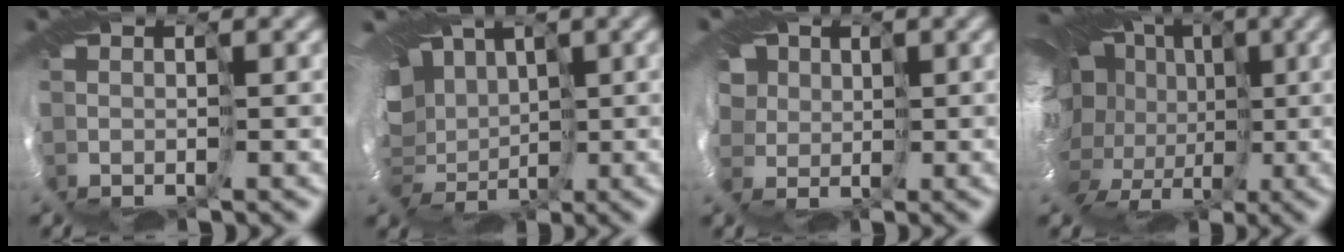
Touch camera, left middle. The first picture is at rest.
{"total": 12.7, "force": [2.3, 9.8, 7.7], "torque": [-0.134, -0.005, 0.016]}
{"total": 8.3, "force": [3.1, 6.5, 4.3], "torque": [-0.086, 0.027, 0.027]}
{"total": 17.5, "force": [0.1, 13.2, 11.6], "torque": [-0.188, 0.010, -0.022]}